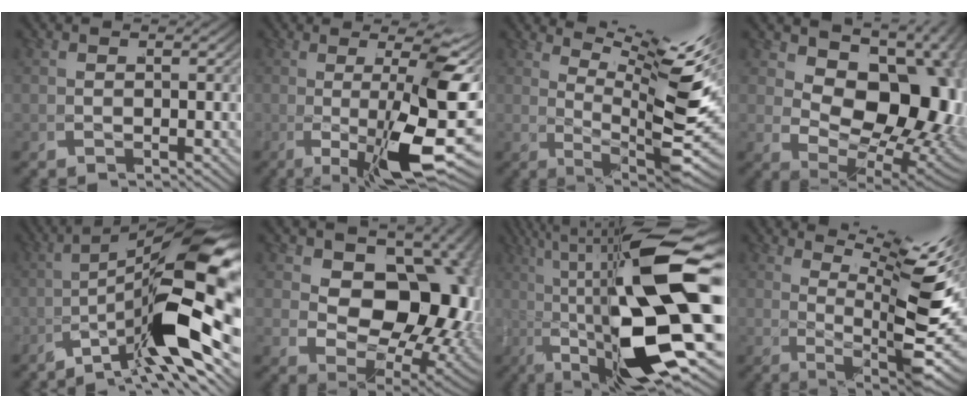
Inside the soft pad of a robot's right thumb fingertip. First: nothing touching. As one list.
[{"total": 12.4, "force": [-0.7, 3.5, 11.9], "torque": [-0.166, -0.006, -0.008]}, {"total": 10.1, "force": [3.5, 3.4, 8.8], "torque": [-0.122, -0.001, 0.054]}, {"total": 14.9, "force": [1.0, 9.8, 11.3], "torque": [-0.180, -0.032, 0.026]}, {"total": 11.5, "force": [-1.1, 3.7, 10.9], "torque": [-0.162, -0.018, -0.018]}, {"total": 12.2, "force": [0.6, 8.1, 9.1], "torque": [-0.167, -0.053, 0.033]}, {"total": 14.5, "force": [-0.4, 4.1, 13.9], "torque": [-0.224, -0.005, 0.001]}, {"total": 11.0, "force": [2.9, 3.5, 10.0], "torque": [-0.136, 0.003, 0.043]}]